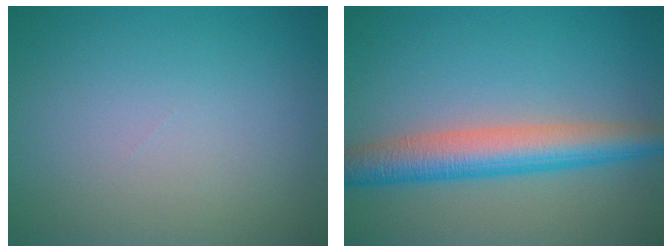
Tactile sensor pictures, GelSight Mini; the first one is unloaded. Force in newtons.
{"total": 5.8, "press": 5.8, "slide": 0.1}